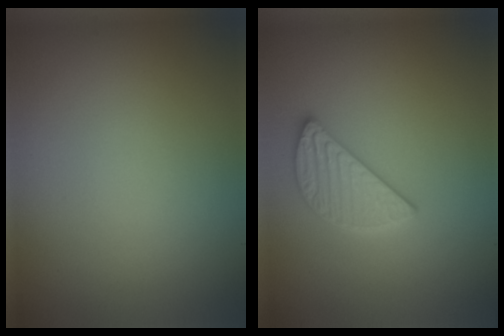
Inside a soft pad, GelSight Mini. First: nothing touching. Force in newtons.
{"total": 2.8, "press": 2.7, "slide": 0.7}